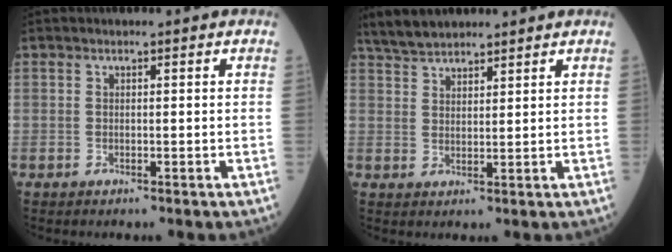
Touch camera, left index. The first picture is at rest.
{"total": 6.4, "force": [5.8, 1.4, 2.3], "torque": [-0.051, 0.026, 0.112]}